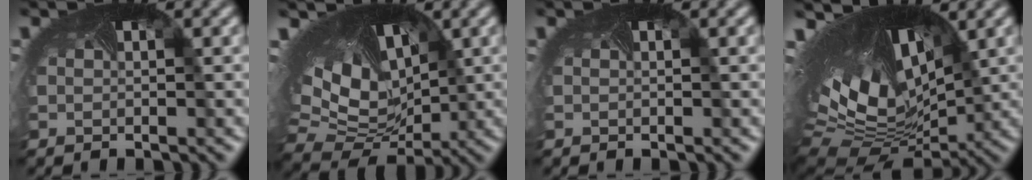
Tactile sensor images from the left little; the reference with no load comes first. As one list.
[{"total": 11.7, "force": [3.7, 7.4, 8.3], "torque": [-0.185, 0.007, 0.086]}, {"total": 0.0}, {"total": 15.5, "force": [2.7, 8.5, 12.7], "torque": [-0.237, 0.012, 0.072]}]